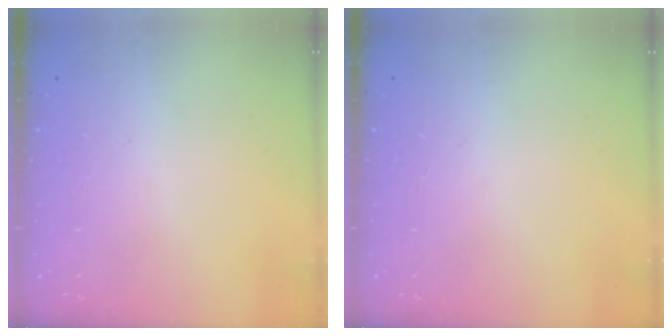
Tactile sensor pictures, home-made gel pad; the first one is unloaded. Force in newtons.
{"total": 0.0}